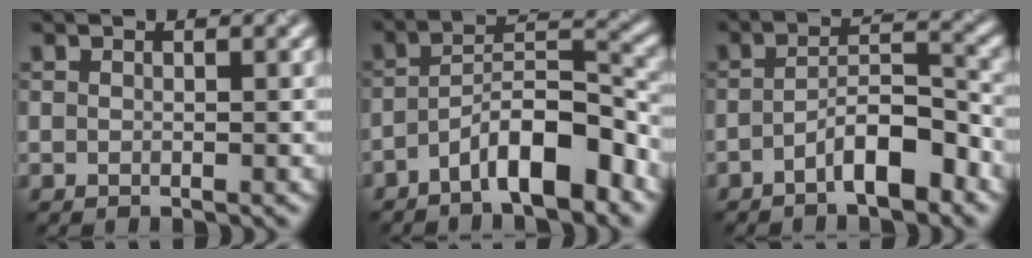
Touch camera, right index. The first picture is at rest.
{"total": 7.1, "force": [-4.4, 1.8, 5.3], "torque": [-0.087, 0.019, -0.076]}
{"total": 4.9, "force": [-2.8, 1.3, 3.8], "torque": [-0.064, 0.014, -0.047]}